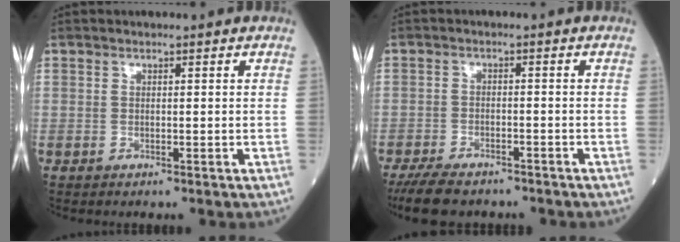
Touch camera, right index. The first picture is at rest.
{"total": 8.0, "force": [-6.6, 2.8, 3.6], "torque": [-0.060, -0.012, -0.103]}